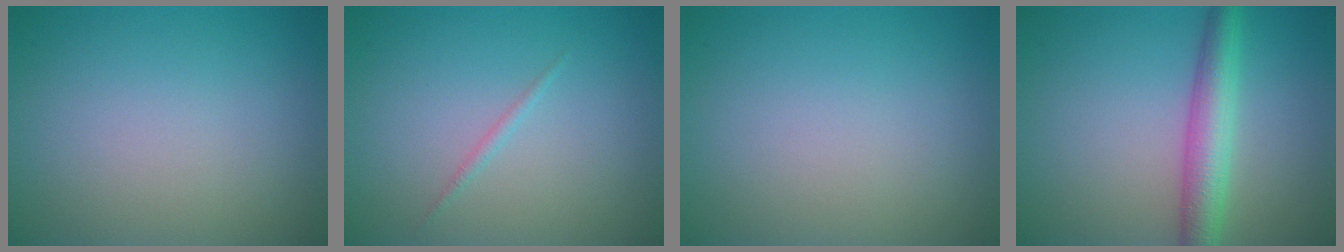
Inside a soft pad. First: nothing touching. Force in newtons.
{"total": 0.6, "press": 0.6, "slide": 0.0}
{"total": 0.0}
{"total": 4.4, "press": 4.4, "slide": 0.1}